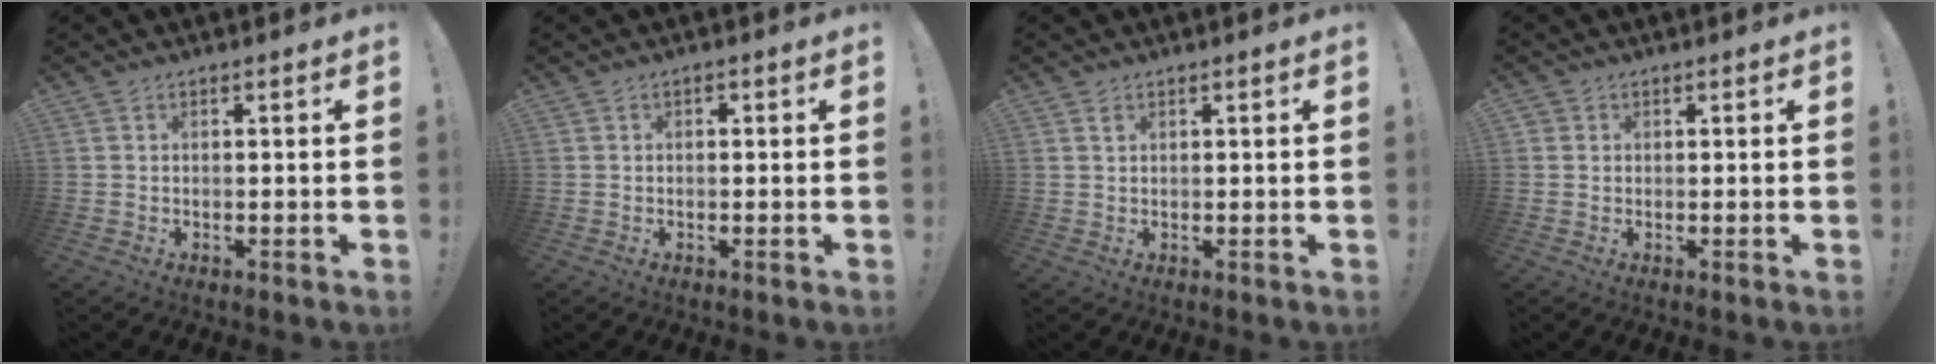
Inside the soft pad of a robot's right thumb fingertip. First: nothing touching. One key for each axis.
{"total": 0.7, "fx": -0.4, "fy": 0.5, "fz": 0.2, "tx": -0.003, "ty": 0.002, "tz": -0.010}
{"total": 0.7, "fx": 0.4, "fy": 0.3, "fz": 0.5, "tx": -0.002, "ty": -0.004, "tz": 0.007}
{"total": 1.1, "fx": 0.4, "fy": 1.0, "fz": 0.2, "tx": 0.004, "ty": -0.002, "tz": 0.005}